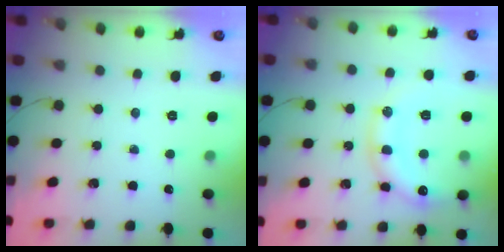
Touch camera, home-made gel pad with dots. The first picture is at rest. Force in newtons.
{"total": 14.6, "press": 14.4, "slide": 2.2}